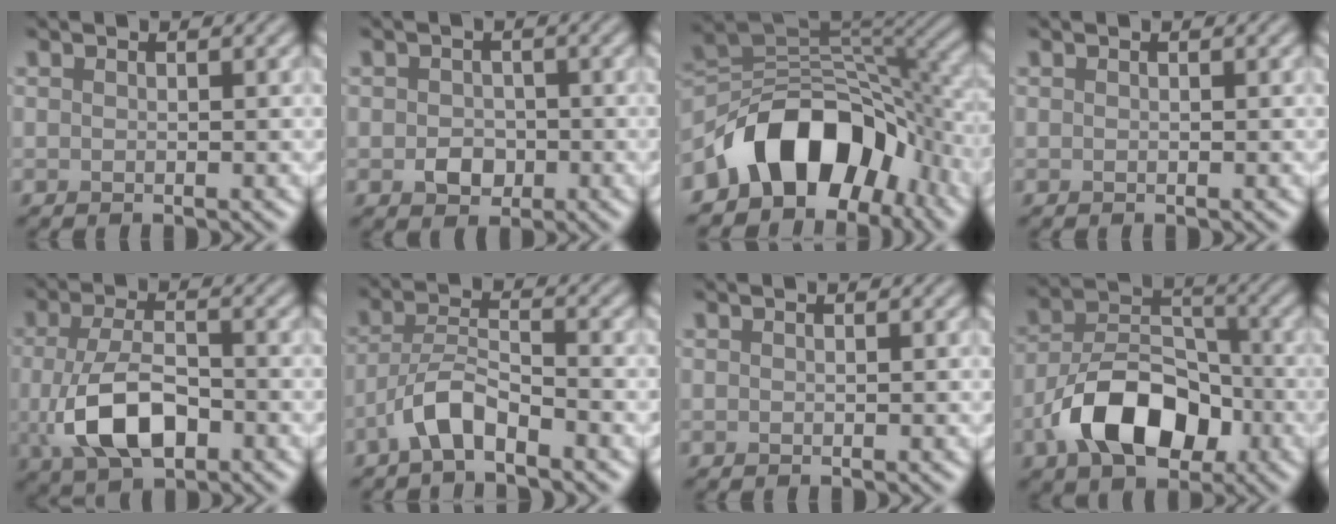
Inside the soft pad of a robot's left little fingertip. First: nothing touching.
{"total": 2.2, "force": [-0.5, 1.8, 1.1], "torque": [-0.014, -0.003, -0.014]}
{"total": 10.8, "force": [-5.9, 6.6, 6.2], "torque": [-0.076, 0.005, -0.108]}
{"total": 0.0}
{"total": 6.5, "force": [-1.6, 3.4, 5.2], "torque": [-0.113, -0.007, -0.030]}
{"total": 3.8, "force": [-2.6, 1.0, 2.6], "torque": [-0.052, 0.013, -0.057]}
{"total": 0.0}
{"total": 8.6, "force": [-3.8, 5.2, 5.7], "torque": [-0.101, 0.005, -0.072]}